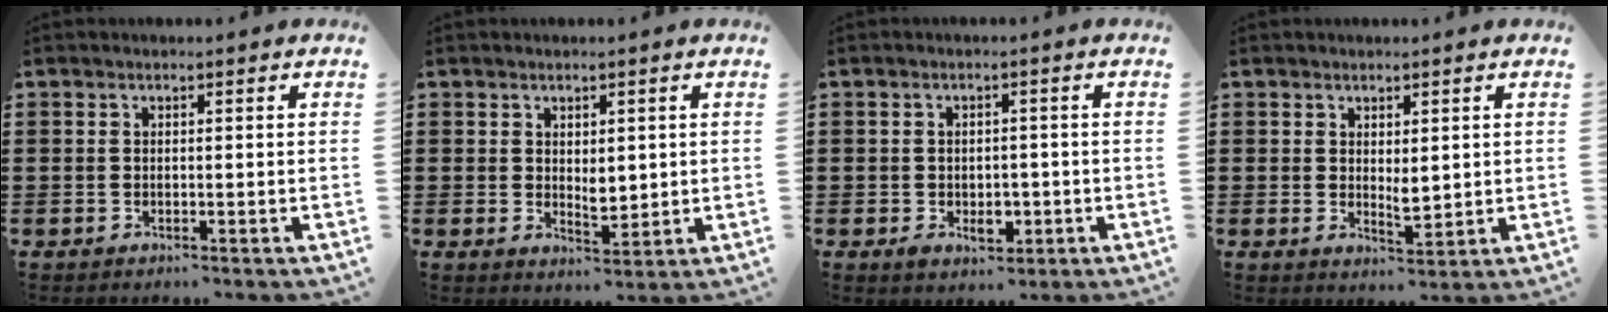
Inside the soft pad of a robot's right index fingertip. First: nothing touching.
{"total": 2.8, "force": [1.1, 1.6, 2.0], "torque": [-0.025, -0.002, 0.017]}
{"total": 3.7, "force": [-0.9, 2.4, 2.7], "torque": [-0.040, 0.000, -0.017]}
{"total": 2.5, "force": [1.0, 1.2, 1.9], "torque": [-0.028, -0.001, 0.019]}